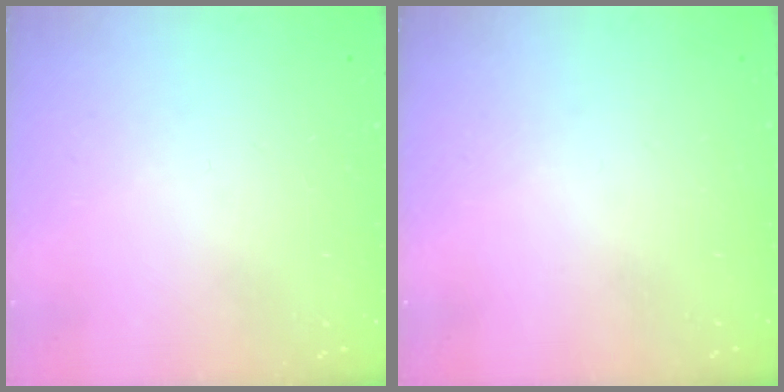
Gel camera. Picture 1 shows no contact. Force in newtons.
{"total": 0.0}